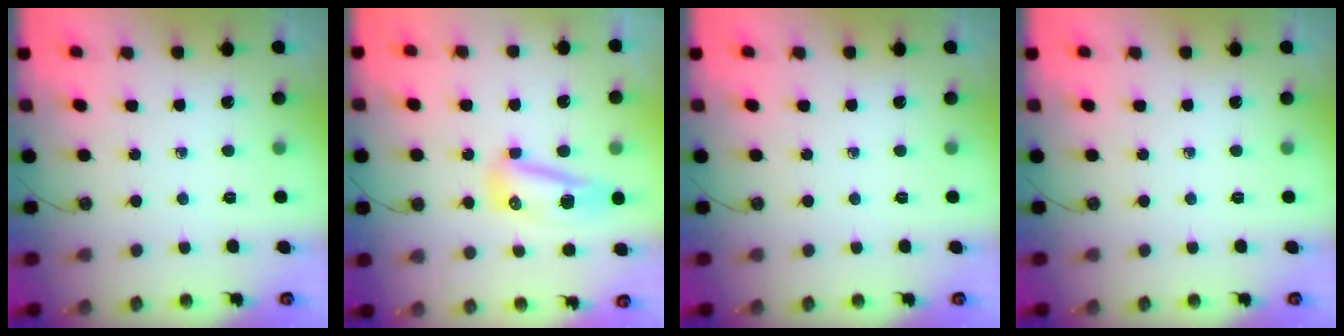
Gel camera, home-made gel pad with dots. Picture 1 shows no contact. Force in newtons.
{"total": 25.5, "press": 13.7, "slide": 21.5}
{"total": 0.0}
{"total": 0.0}